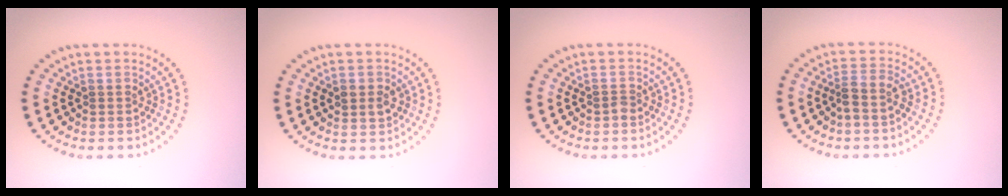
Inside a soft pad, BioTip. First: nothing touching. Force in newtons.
{"total": 1.5, "press": 1.5, "slide": 0.1}
{"total": 0.6, "press": 0.4, "slide": 0.4}
{"total": 2.0, "press": 1.5, "slide": 1.2}